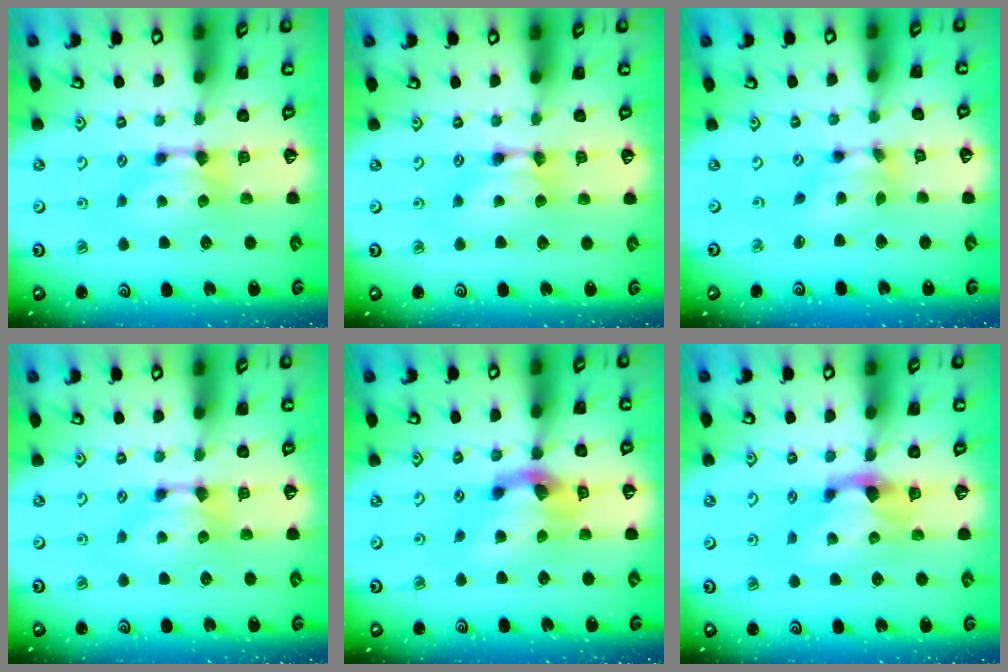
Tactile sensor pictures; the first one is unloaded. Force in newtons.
{"total": 1.8, "press": 1.7, "slide": 0.1}
{"total": 5.0, "press": 4.6, "slide": 1.9}
{"total": 0.0}
{"total": 5.2, "press": 4.6, "slide": 2.2}
{"total": 1.9, "press": 1.4, "slide": 1.3}